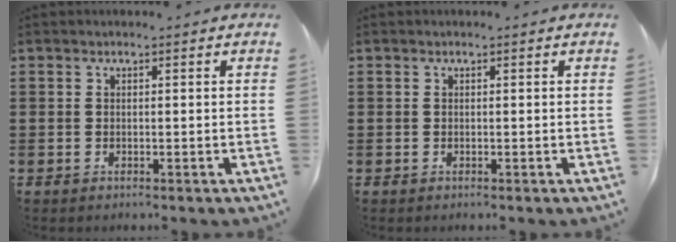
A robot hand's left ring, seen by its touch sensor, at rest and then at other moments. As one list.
[{"total": 0.0}]